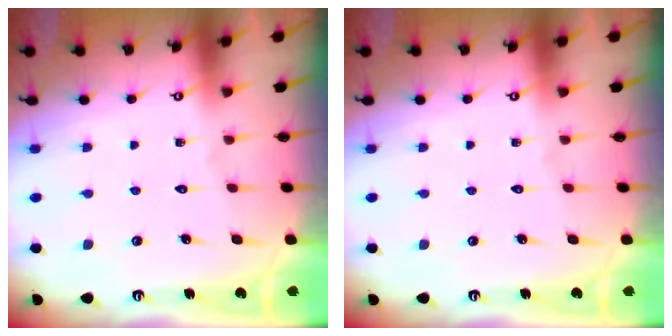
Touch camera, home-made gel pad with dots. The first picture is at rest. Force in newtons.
{"total": 0.0}